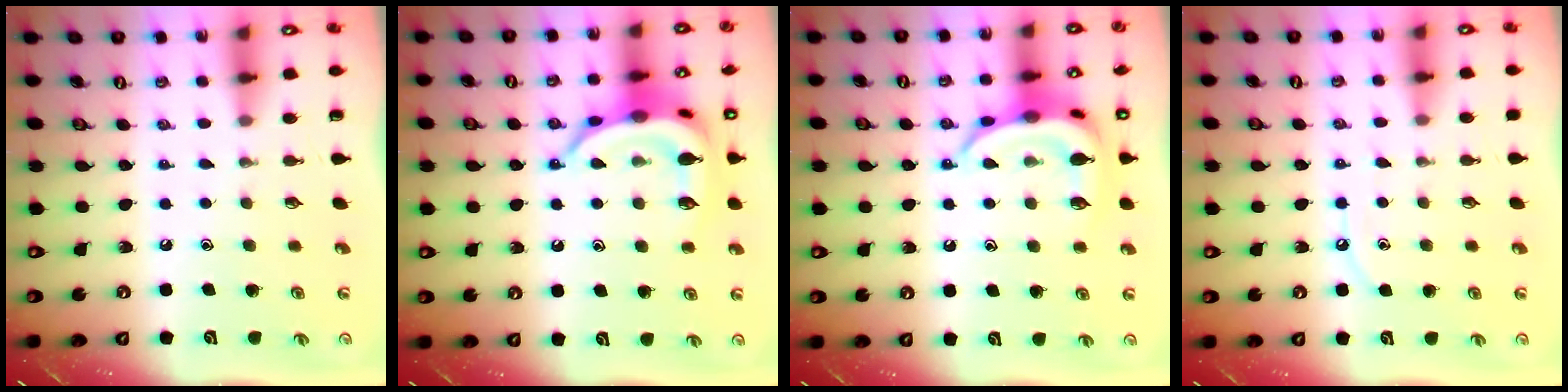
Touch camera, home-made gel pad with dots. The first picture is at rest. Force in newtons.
{"total": 17.2, "press": 17.2, "slide": 0.2}
{"total": 15.3, "press": 15.3, "slide": 0.7}
{"total": 6.5, "press": 6.5, "slide": 0.8}